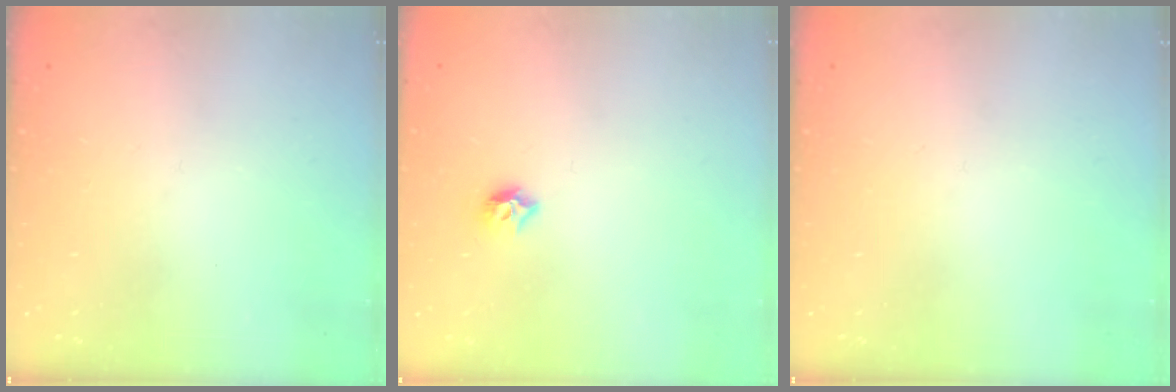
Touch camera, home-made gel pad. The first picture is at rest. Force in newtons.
{"total": 5.5, "press": 5.4, "slide": 0.9}
{"total": 0.0}